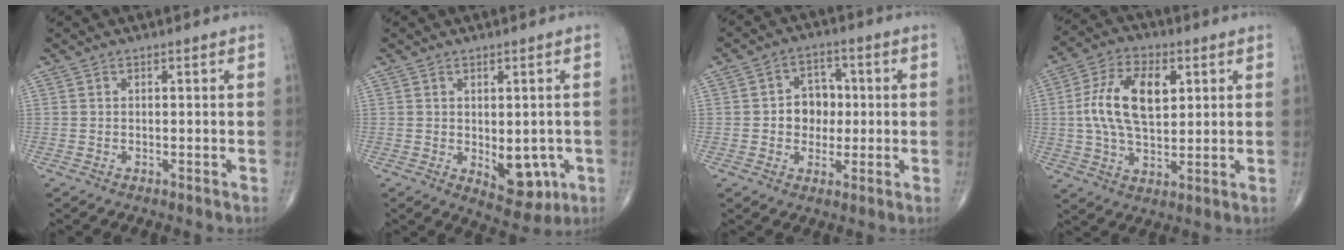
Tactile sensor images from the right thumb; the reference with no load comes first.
{"total": 7.5, "force": [-1.5, 4.2, 6.1], "torque": [-0.048, -0.008, -0.005]}
{"total": 7.0, "force": [0.0, 5.9, 3.9], "torque": [-0.018, 0.013, -0.006]}
{"total": 13.7, "force": [2.5, 7.6, 11.1], "torque": [-0.198, 0.005, 0.045]}